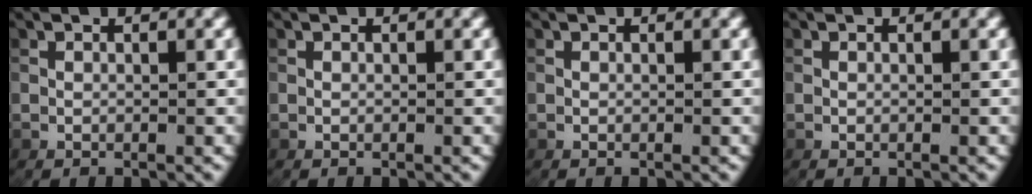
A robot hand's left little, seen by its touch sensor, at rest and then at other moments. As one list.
[{"total": 0.0}, {"total": 0.0}, {"total": 0.0}]